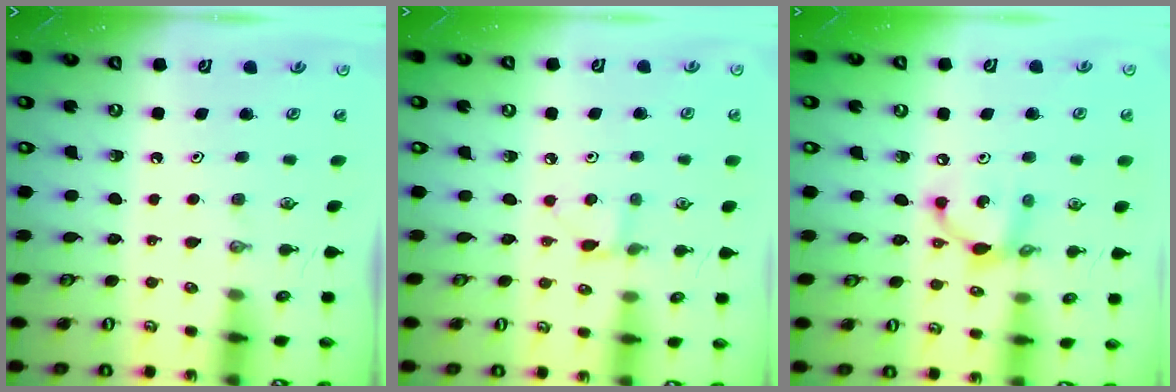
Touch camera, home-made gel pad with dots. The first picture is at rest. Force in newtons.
{"total": 3.3, "press": 3.3, "slide": 0.4}
{"total": 10.3, "press": 10.3, "slide": 0.5}